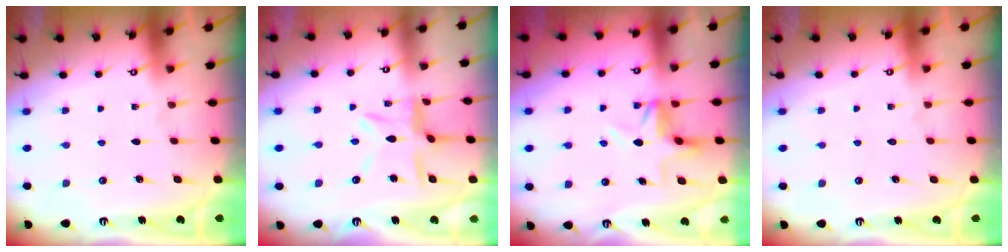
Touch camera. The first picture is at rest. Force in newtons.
{"total": 9.5, "press": 9.5, "slide": 0.6}
{"total": 4.0, "press": 3.9, "slide": 0.4}
{"total": 1.8, "press": 1.8, "slide": 0.1}